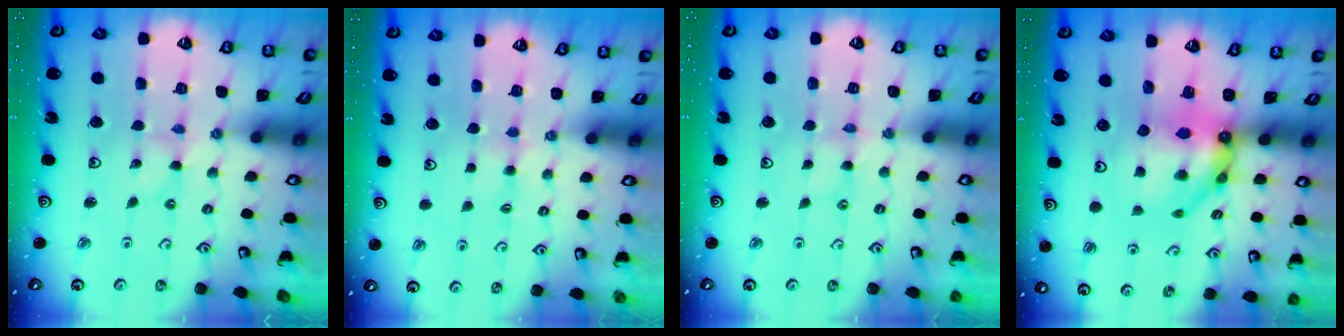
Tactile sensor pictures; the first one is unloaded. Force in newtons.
{"total": 3.3, "press": 3.2, "slide": 0.6}
{"total": 2.8, "press": 2.8, "slide": 0.4}
{"total": 11.5, "press": 11.4, "slide": 1.3}